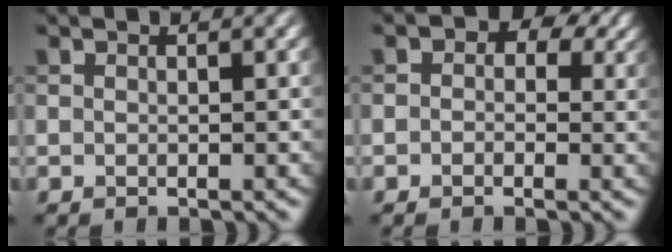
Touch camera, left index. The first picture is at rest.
{"total": 5.1, "force": [1.7, 3.7, 3.1], "torque": [-0.003, 0.014, -0.015]}